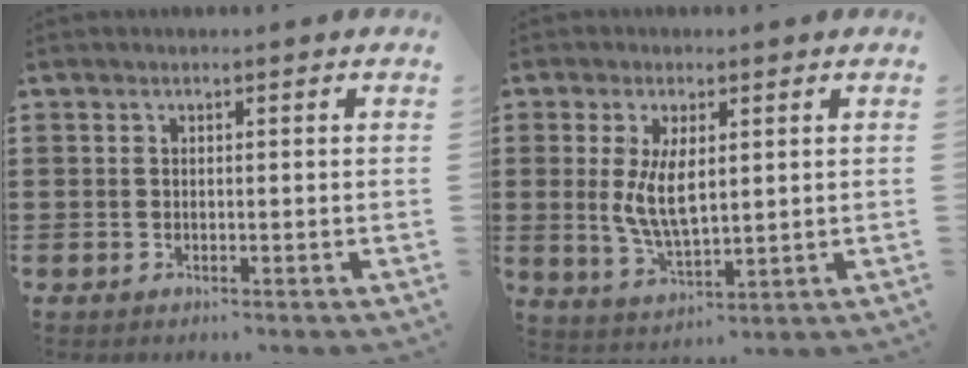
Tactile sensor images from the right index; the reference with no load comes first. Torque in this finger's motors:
{"motor_torque": [2.14, 0.00, 0.37, 0.11]}